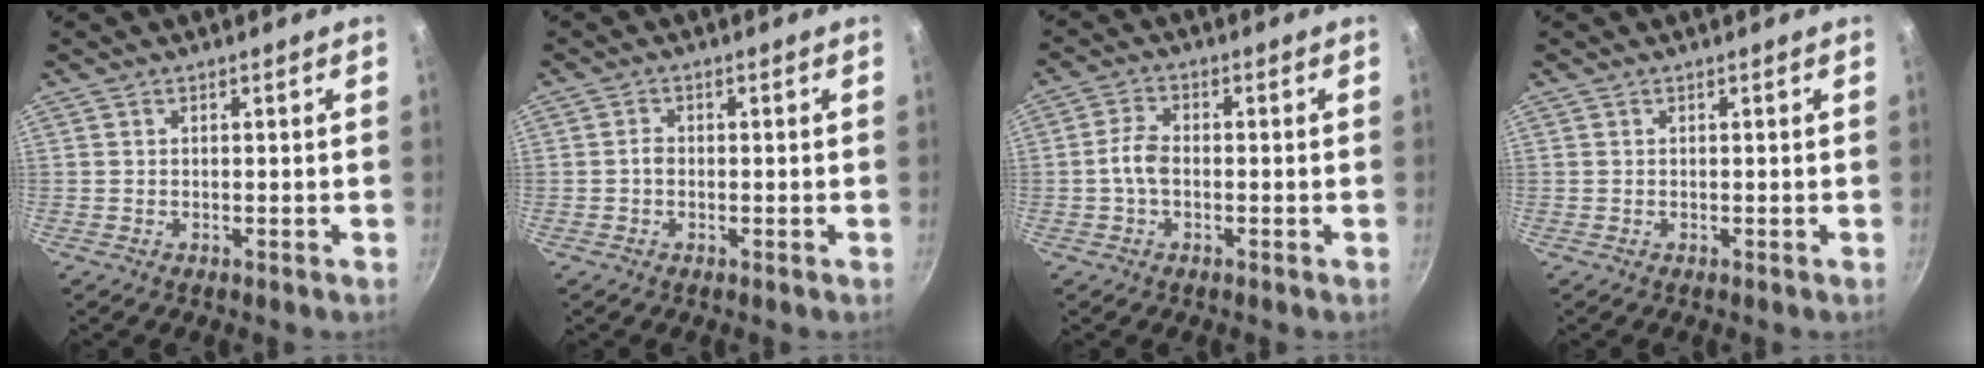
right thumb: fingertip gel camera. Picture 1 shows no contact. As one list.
[{"total": 1.4, "force": [-0.3, 1.1, 0.9], "torque": [-0.014, 0.008, -0.007]}, {"total": 4.2, "force": [-0.8, 2.5, 3.4], "torque": [-0.068, 0.018, -0.021]}, {"total": 0.0}]